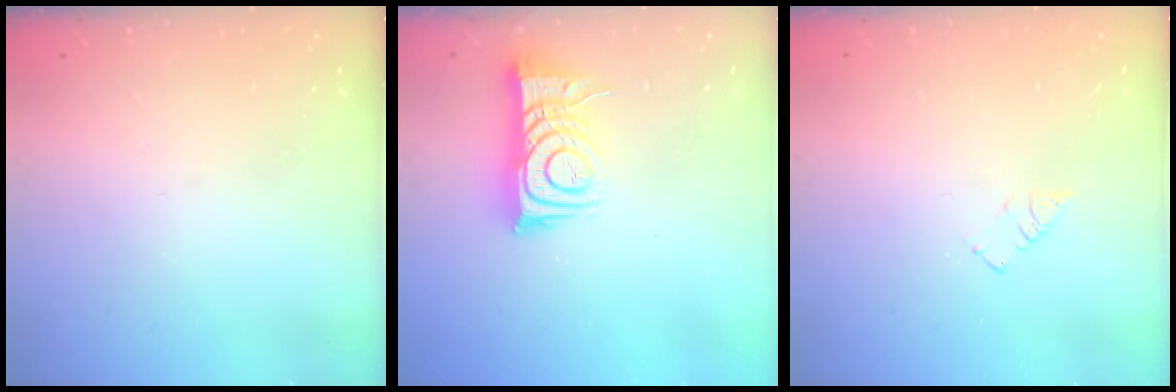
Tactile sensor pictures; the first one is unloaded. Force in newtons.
{"total": 10.6, "press": 10.5, "slide": 1.1}
{"total": 2.6, "press": 2.6, "slide": 0.3}